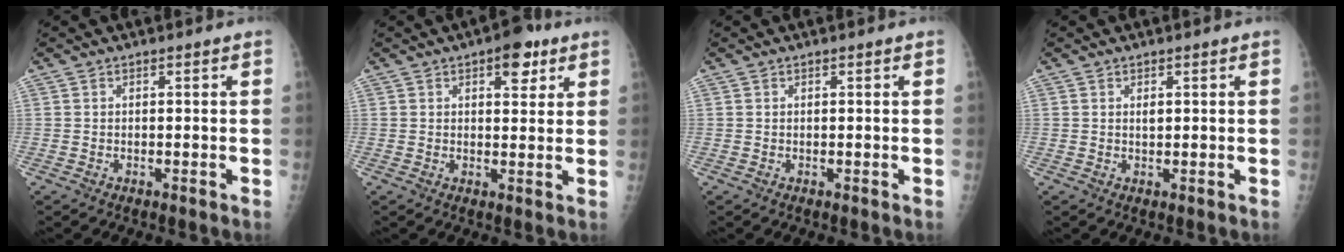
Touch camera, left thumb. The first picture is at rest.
{"total": 6.4, "force": [3.5, 3.1, 4.5], "torque": [-0.037, -0.011, 0.040]}
{"total": 0.0}
{"total": 0.9, "force": [0.4, 0.4, 0.6], "torque": [-0.009, -0.004, 0.010]}